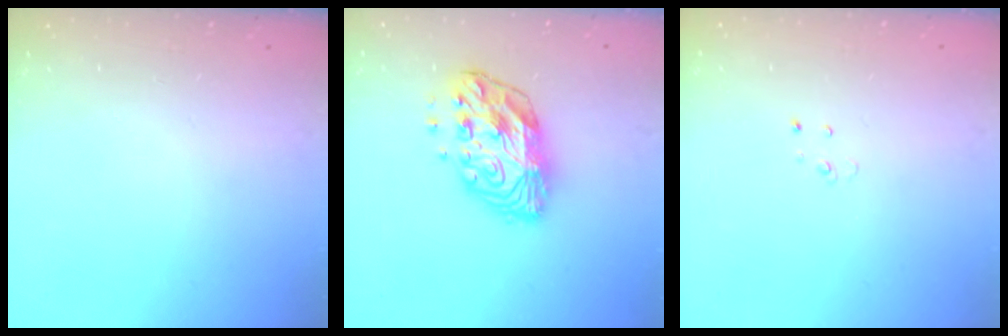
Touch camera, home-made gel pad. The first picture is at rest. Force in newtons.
{"total": 12.5, "press": 12.5, "slide": 0.9}
{"total": 2.5, "press": 2.5, "slide": 0.2}